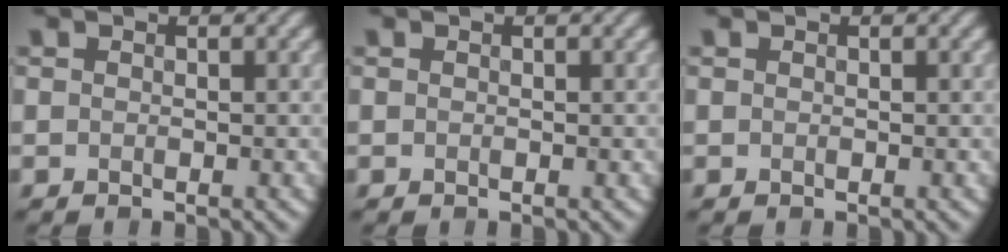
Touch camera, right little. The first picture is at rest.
{"total": 0.0}
{"total": 0.0}